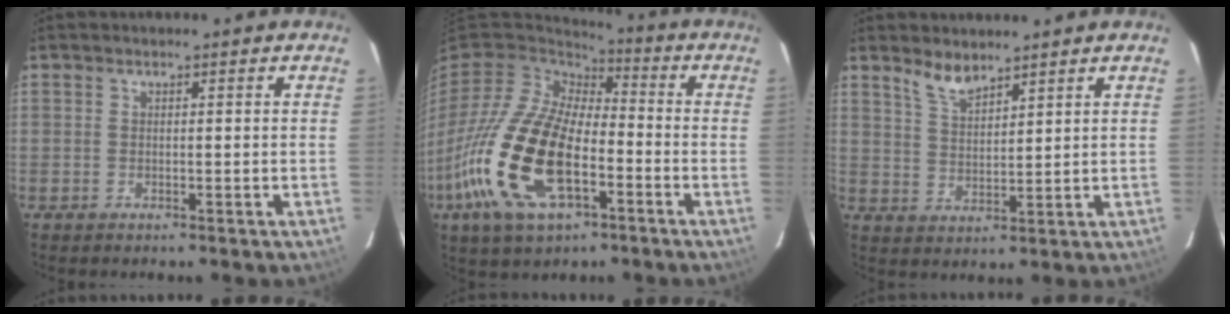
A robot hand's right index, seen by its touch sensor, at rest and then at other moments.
{"total": 22.2, "force": [-7.7, 11.4, 17.4], "torque": [-0.385, -0.027, -0.147]}
{"total": 4.8, "force": [4.0, 1.3, 2.2], "torque": [-0.042, 0.001, 0.080]}